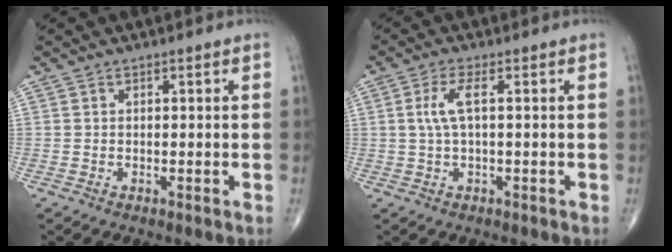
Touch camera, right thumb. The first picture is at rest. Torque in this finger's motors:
{"motor_torque": [-0.15, 0.33, -0.10, -0.06, 0.11]}